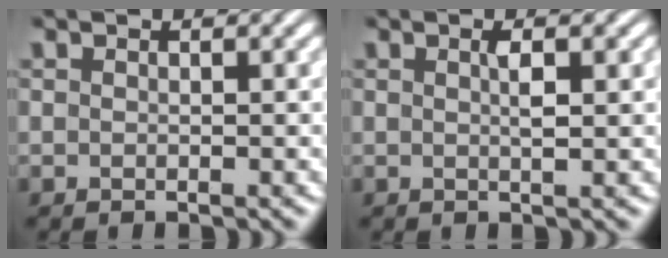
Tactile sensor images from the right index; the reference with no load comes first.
{"total": 1.7, "force": [0.3, 0.1, 1.6], "torque": [-0.027, -0.003, 0.005]}